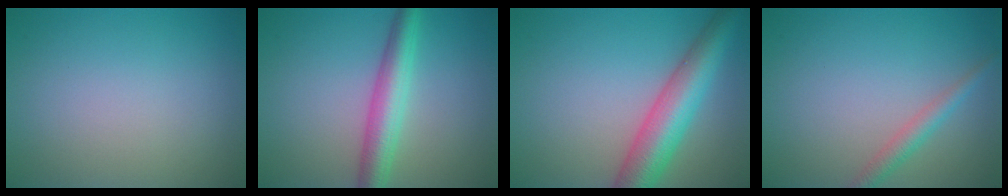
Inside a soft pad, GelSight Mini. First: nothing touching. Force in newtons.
{"total": 4.5, "press": 4.5, "slide": 0.1}
{"total": 7.1, "press": 7.1, "slide": 0.2}
{"total": 2.0, "press": 2.0, "slide": 0.0}